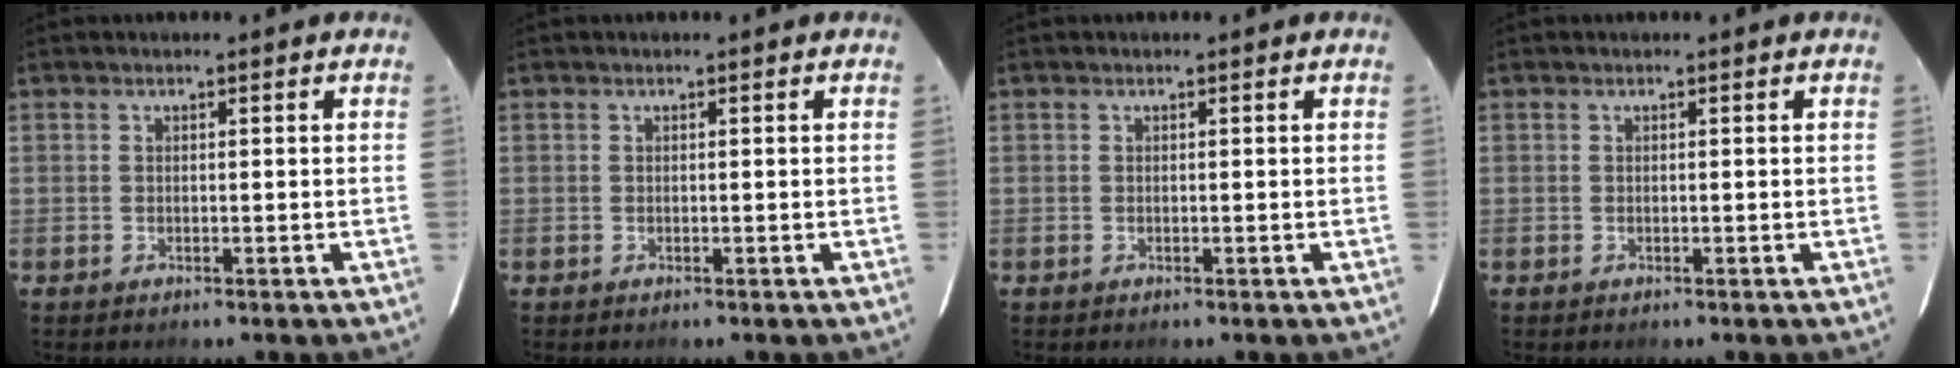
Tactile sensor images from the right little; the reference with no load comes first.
{"total": 0.0}
{"total": 0.0}
{"total": 0.0}